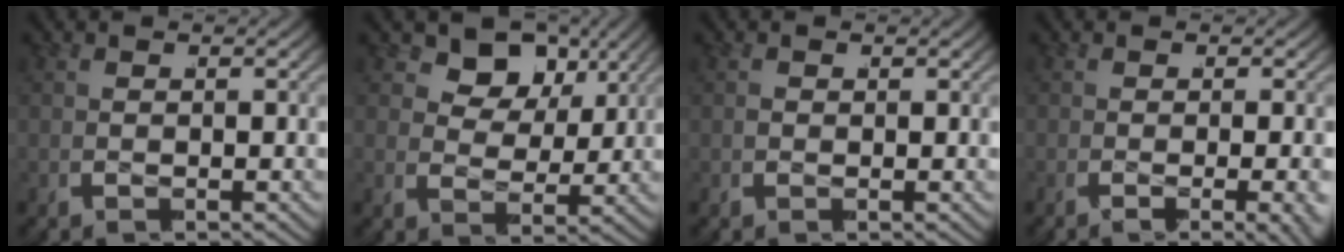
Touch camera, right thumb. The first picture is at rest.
{"total": 7.2, "force": [2.8, 5.0, 4.4], "torque": [-0.087, -0.009, 0.039]}
{"total": 1.0, "force": [0.1, 0.8, 0.4], "torque": [-0.014, -0.005, 0.003]}
{"total": 3.2, "force": [-1.3, 0.8, 2.8], "torque": [-0.050, -0.015, -0.016]}